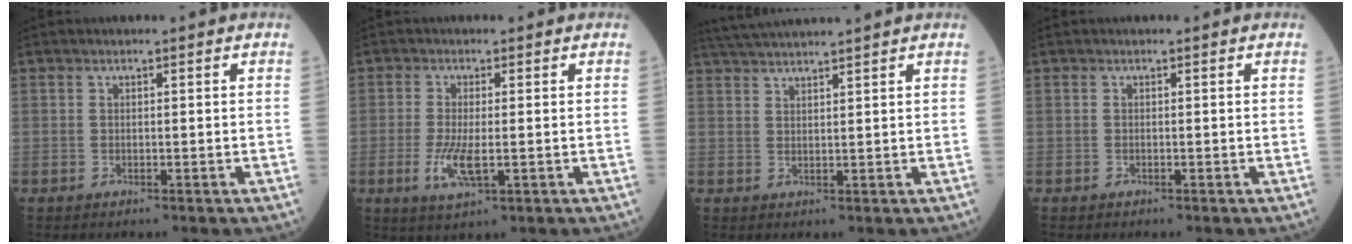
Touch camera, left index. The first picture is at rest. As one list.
[{"total": 4.5, "force": [-1.1, 1.2, 4.2], "torque": [-0.097, -0.013, -0.019]}, {"total": 8.1, "force": [7.4, -1.1, 3.0], "torque": [-0.054, 0.031, 0.120]}, {"total": 0.0}]